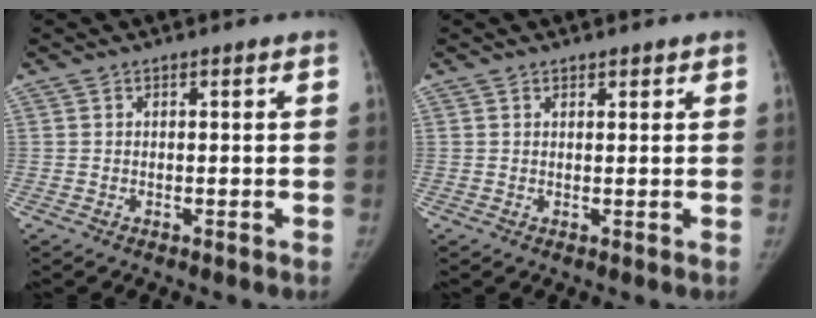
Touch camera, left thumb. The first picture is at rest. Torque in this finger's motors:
{"motor_torque": [-0.22, -0.06, -0.08, 0.03, 0.01]}